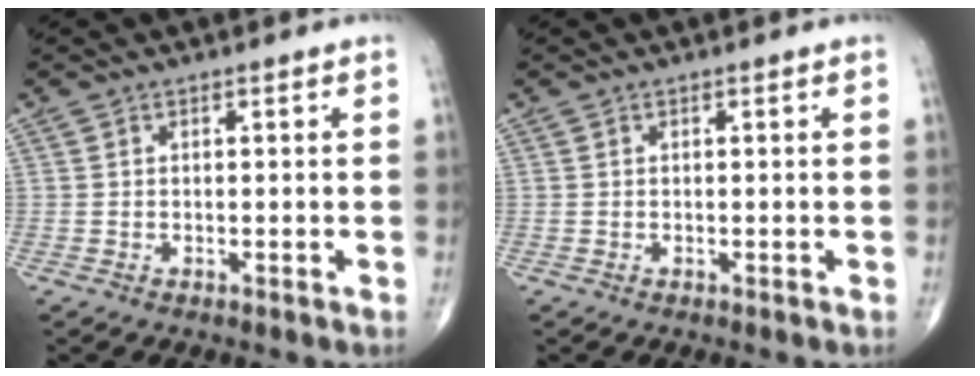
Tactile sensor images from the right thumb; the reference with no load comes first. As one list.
[{"total": 0.0}]